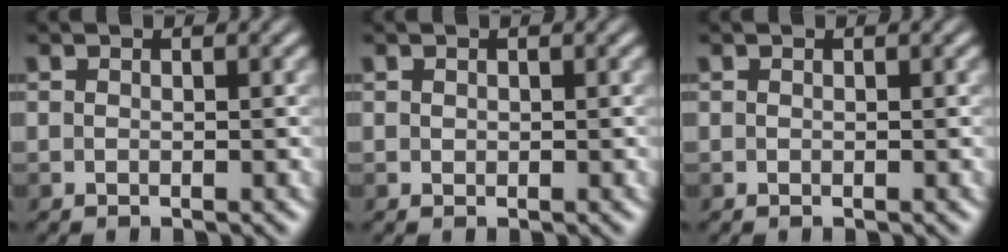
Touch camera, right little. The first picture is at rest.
{"total": 0.0}
{"total": 0.0}